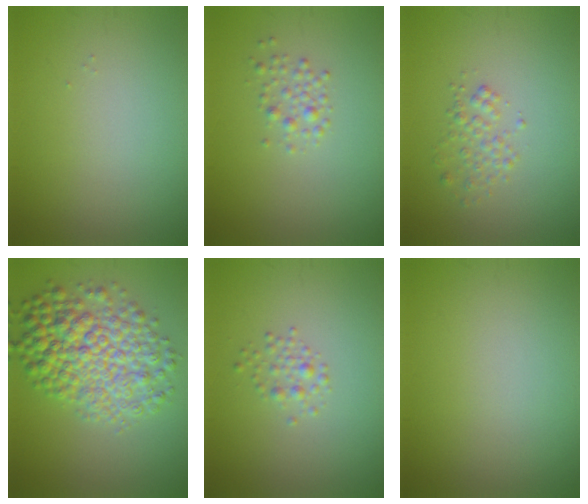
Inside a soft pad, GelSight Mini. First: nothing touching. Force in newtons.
{"total": 1.4, "press": 1.4, "slide": 0.0}
{"total": 1.6, "press": 1.6, "slide": 0.1}
{"total": 8.1, "press": 8.1, "slide": 0.1}
{"total": 1.3, "press": 1.3, "slide": 0.0}
{"total": 0.0}